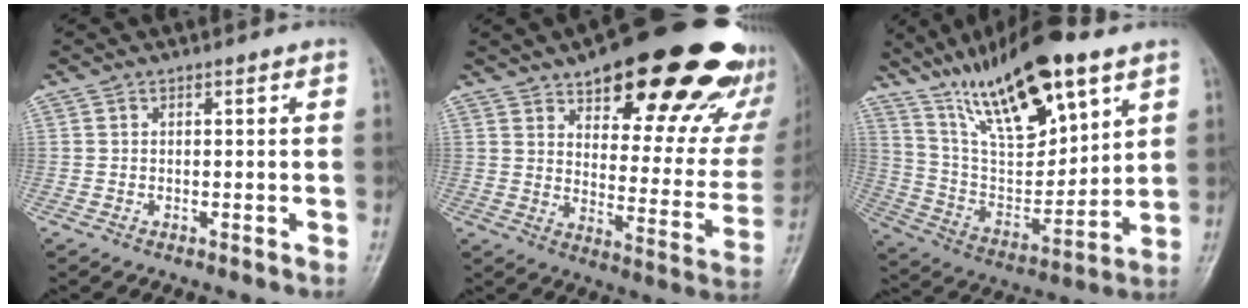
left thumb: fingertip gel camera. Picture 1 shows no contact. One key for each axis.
{"total": 30.1, "fx": 19.2, "fy": 11.5, "fz": 20.1, "tx": -0.236, "ty": -0.070, "tz": 0.260}
{"total": 22.4, "fx": 13.6, "fy": 7.4, "fz": 16.1, "tx": -0.253, "ty": -0.045, "tz": 0.255}